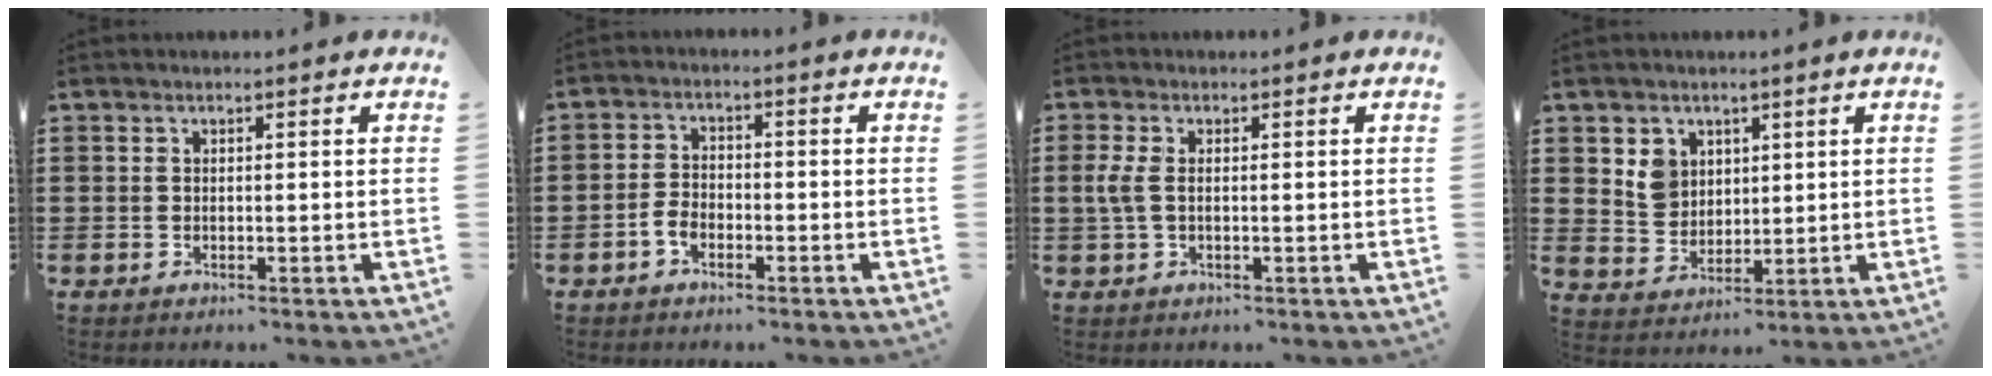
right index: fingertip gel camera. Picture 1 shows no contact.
{"total": 2.9, "force": [-1.6, 1.7, 1.7], "torque": [-0.040, 0.001, -0.033]}
{"total": 3.0, "force": [0.0, 1.3, 2.7], "torque": [-0.075, -0.004, -0.008]}
{"total": 5.0, "force": [2.2, 4.4, 0.9], "torque": [-0.032, 0.011, 0.040]}